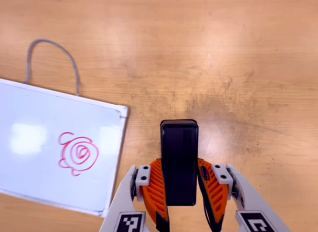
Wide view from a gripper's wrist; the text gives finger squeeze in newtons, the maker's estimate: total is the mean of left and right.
{"total": 5.1, "left": 3.8, "right": 6.3}